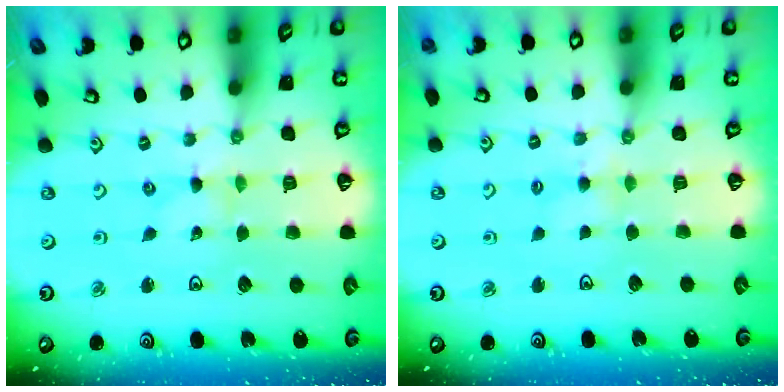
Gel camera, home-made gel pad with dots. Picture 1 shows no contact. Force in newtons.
{"total": 4.2, "press": 4.1, "slide": 0.4}